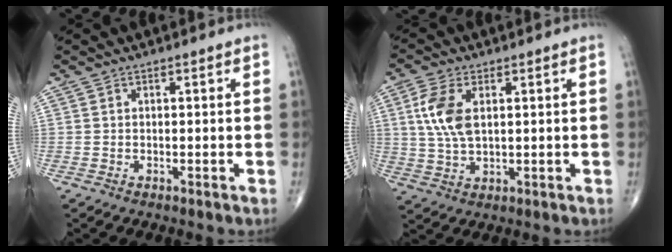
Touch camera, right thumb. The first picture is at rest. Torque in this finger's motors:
{"motor_torque": [0.14, 0.16, 0.99, 0.35, 0.10]}